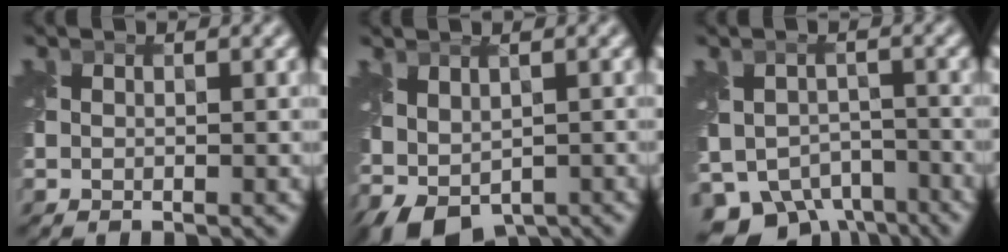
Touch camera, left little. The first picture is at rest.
{"total": 3.9, "force": [-0.6, 2.6, 2.8], "torque": [-0.051, -0.003, 0.000]}
{"total": 7.6, "force": [-5.4, 4.9, 2.5], "torque": [-0.036, -0.015, -0.078]}